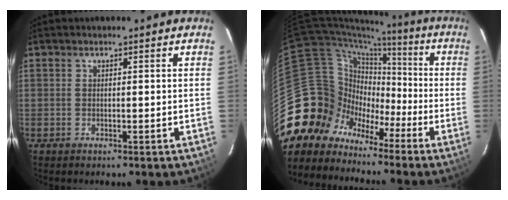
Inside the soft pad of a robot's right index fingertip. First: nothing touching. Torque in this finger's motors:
{"motor_torque": [0.28, -0.54, -0.66, -0.21]}